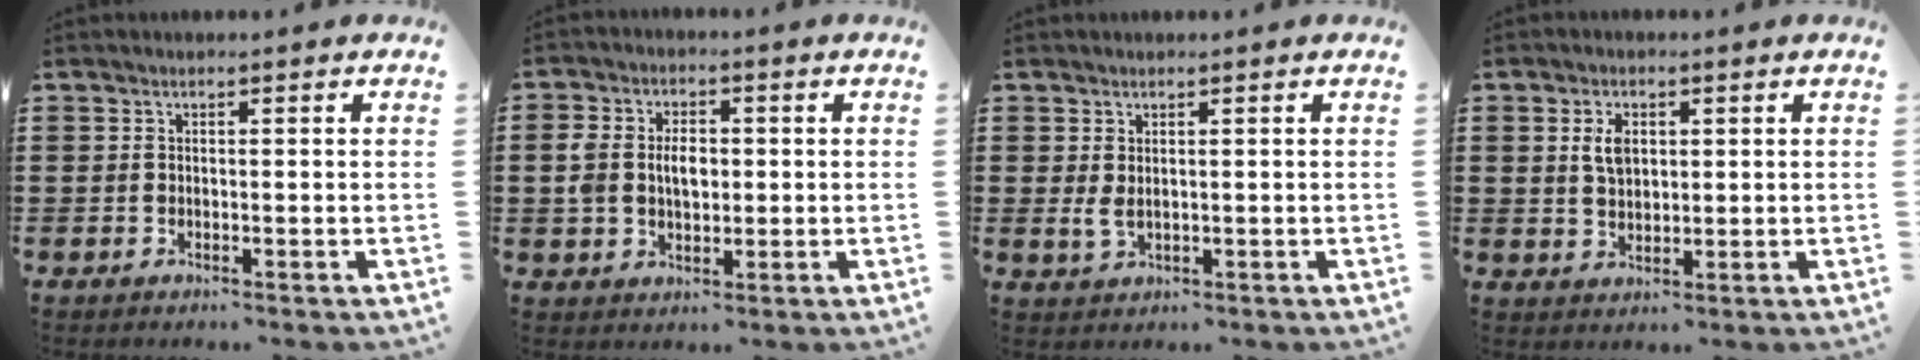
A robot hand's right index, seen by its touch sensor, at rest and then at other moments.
{"total": 4.6, "force": [0.2, 3.2, 3.3], "torque": [-0.079, 0.011, -0.002]}
{"total": 2.0, "force": [0.5, 0.9, 1.7], "torque": [-0.043, -0.002, 0.007]}
{"total": 3.9, "force": [1.0, 2.3, 2.9], "torque": [-0.065, 0.010, 0.017]}